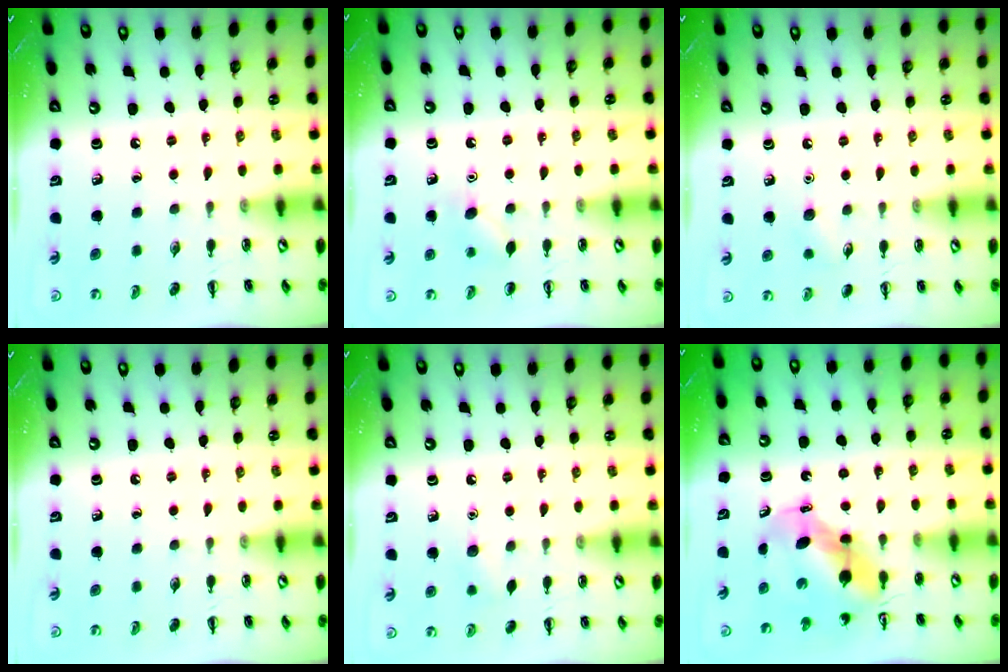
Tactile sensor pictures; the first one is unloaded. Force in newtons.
{"total": 5.6, "press": 5.4, "slide": 1.7}
{"total": 5.3, "press": 5.0, "slide": 1.5}
{"total": 0.0}
{"total": 6.0, "press": 5.8, "slide": 1.6}
{"total": 5.8, "press": 5.6, "slide": 1.4}